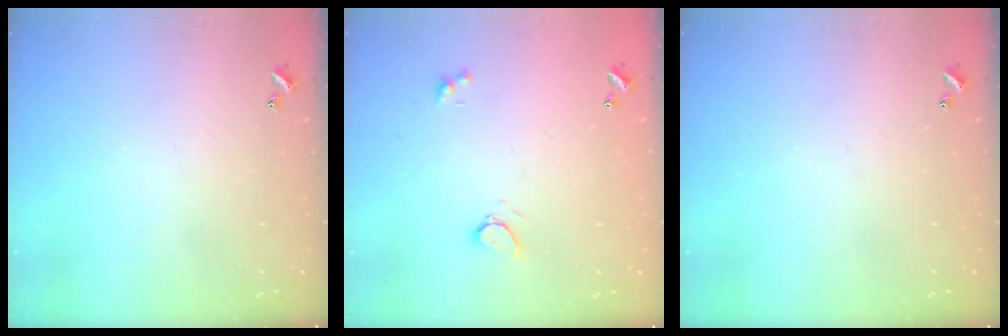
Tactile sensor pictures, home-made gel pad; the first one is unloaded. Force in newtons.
{"total": 1.6, "press": 1.4, "slide": 0.6}
{"total": 0.0}